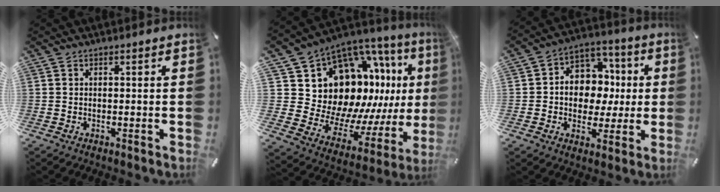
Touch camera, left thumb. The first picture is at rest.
{"total": 15.2, "force": [5.9, 12.0, 7.1], "torque": [-0.131, -0.101, 0.134]}
{"total": 11.1, "force": [-0.4, 10.1, 4.5], "torque": [-0.067, 0.011, 0.003]}